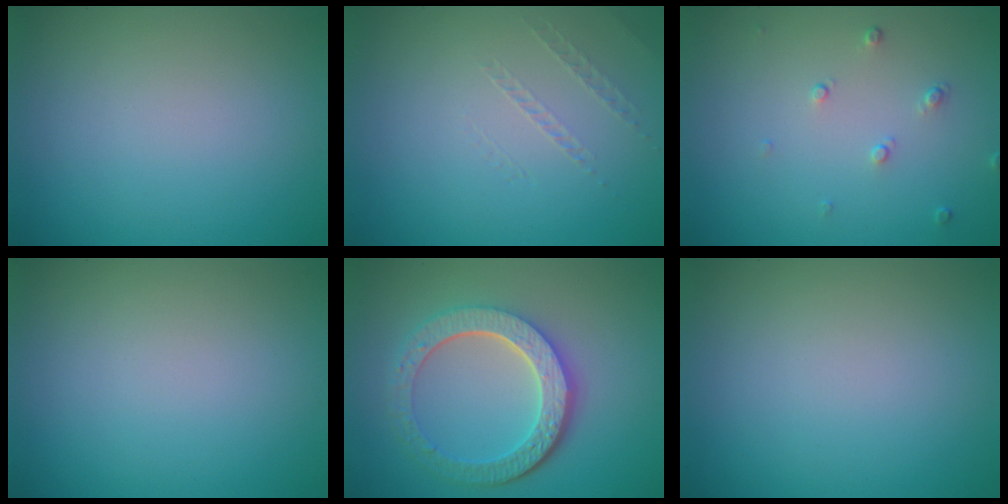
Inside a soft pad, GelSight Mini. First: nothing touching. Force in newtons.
{"total": 0.9, "press": 0.1, "slide": 0.9}
{"total": 0.9, "press": 0.6, "slide": 0.7}
{"total": 0.0}
{"total": 6.1, "press": 4.6, "slide": 4.0}
{"total": 0.0}